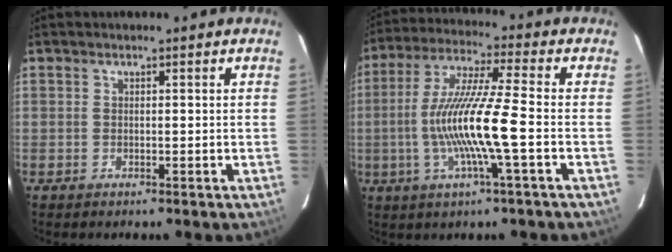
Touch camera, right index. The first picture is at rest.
{"total": 13.6, "force": [-3.0, -0.3, 13.3], "torque": [-0.260, -0.002, -0.055]}